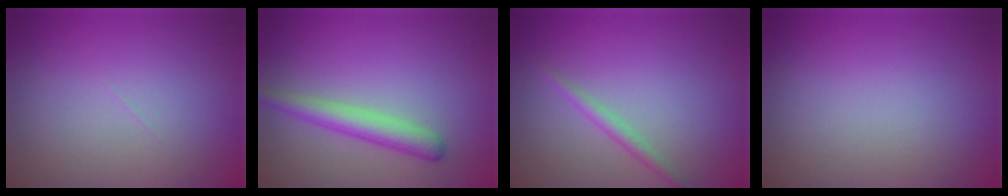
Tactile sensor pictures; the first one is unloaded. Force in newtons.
{"total": 2.8, "press": 2.7, "slide": 0.2}
{"total": 1.4, "press": 1.4, "slide": 0.1}
{"total": 0.0}